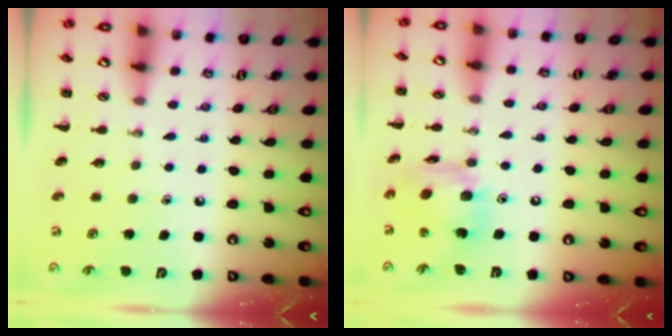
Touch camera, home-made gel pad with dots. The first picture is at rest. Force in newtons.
{"total": 12.1, "press": 12.0, "slide": 1.4}